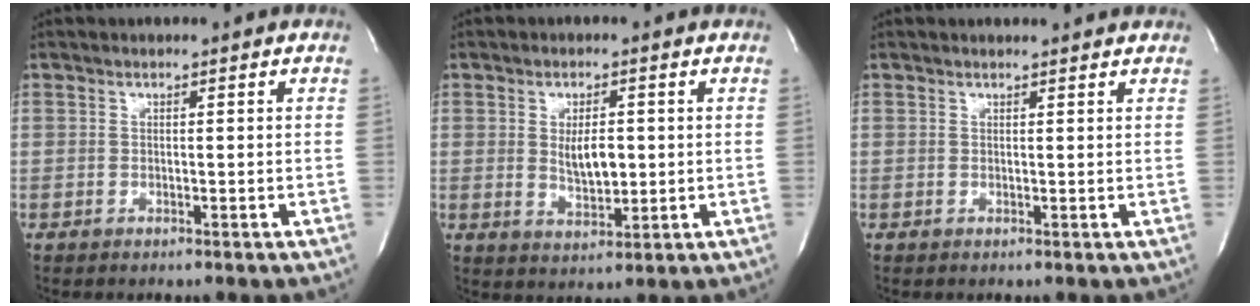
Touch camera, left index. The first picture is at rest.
{"total": 4.7, "force": [0.0, 2.0, 4.2], "torque": [-0.076, -0.012, 0.008]}
{"total": 2.9, "force": [2.8, 0.4, 0.5], "torque": [-0.015, 0.002, 0.026]}